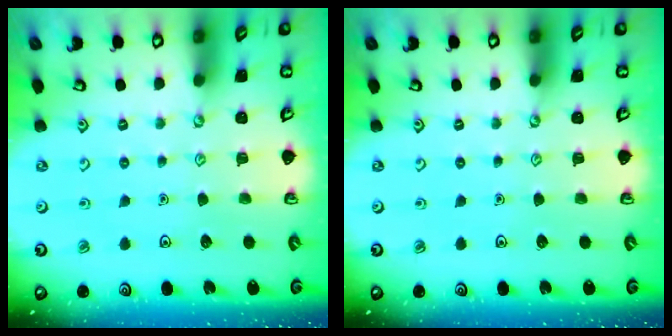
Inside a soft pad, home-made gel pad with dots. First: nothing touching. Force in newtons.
{"total": 0.0}